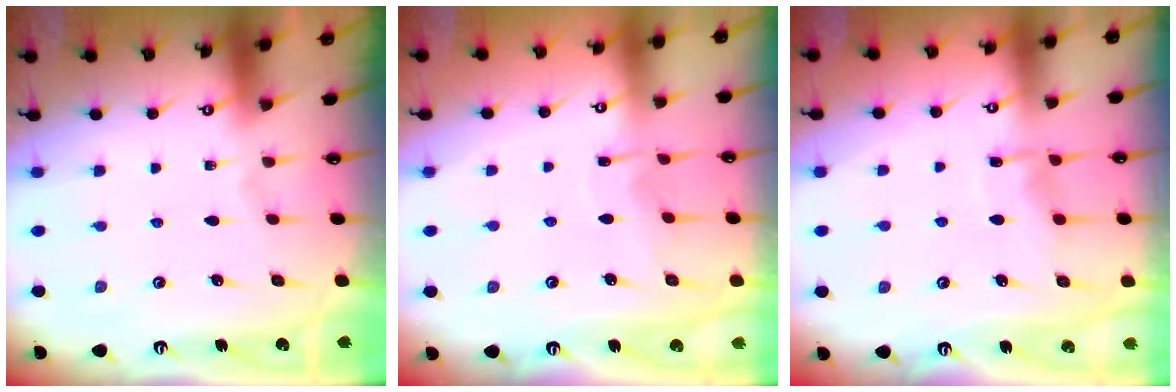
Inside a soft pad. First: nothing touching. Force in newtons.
{"total": 5.2, "press": 5.2, "slide": 0.2}
{"total": 6.5, "press": 6.5, "slide": 0.8}